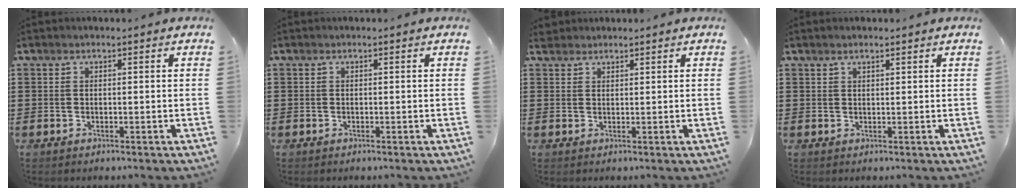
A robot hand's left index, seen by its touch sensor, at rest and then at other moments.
{"total": 0.0}
{"total": 1.5, "force": [1.4, 0.5, 0.1], "torque": [-0.006, 0.003, 0.028]}
{"total": 0.9, "force": [0.7, 0.0, 0.6], "torque": [-0.011, 0.001, 0.013]}